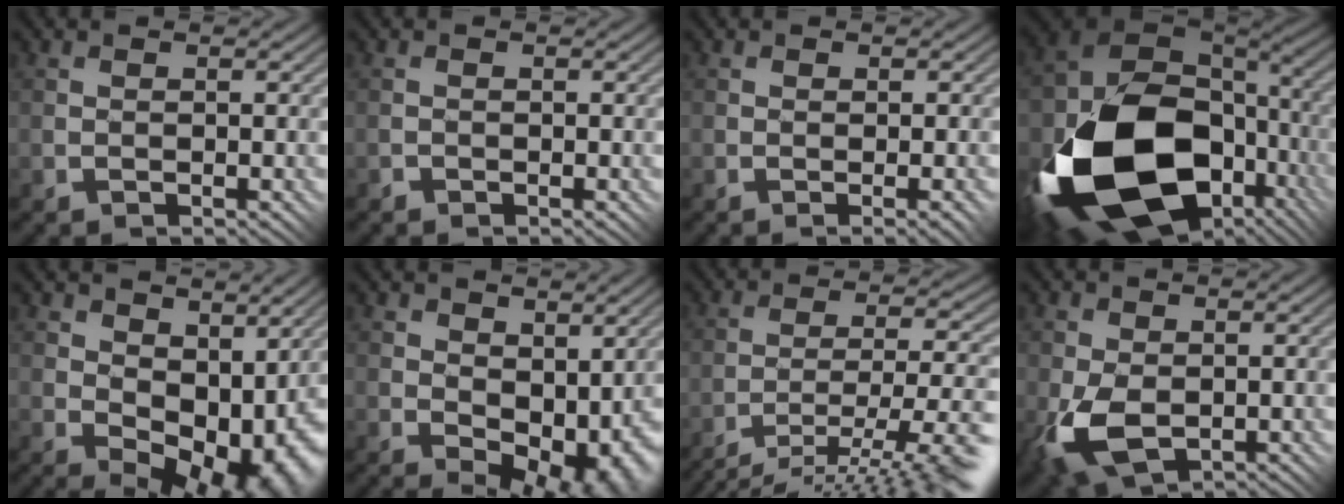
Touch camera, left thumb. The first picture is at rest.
{"total": 0.5, "force": [-0.4, 0.3, -0.2], "torque": [0.011, 0.009, -0.007]}
{"total": 0.9, "force": [-0.4, 0.3, 0.8], "torque": [-0.009, 0.000, -0.002]}
{"total": 20.3, "force": [-6.2, 13.9, 13.4], "torque": [-0.332, -0.057, -0.073]}
{"total": 9.9, "force": [1.6, 6.1, 7.7], "torque": [-0.114, -0.022, 0.043]}
{"total": 6.8, "force": [0.6, 4.1, 5.4], "torque": [-0.090, -0.018, 0.022]}
{"total": 13.9, "force": [-11.0, 1.8, 8.2], "torque": [-0.123, 0.010, -0.162]}
{"total": 7.6, "force": [-2.0, 4.6, 5.7], "torque": [-0.134, -0.022, -0.035]}